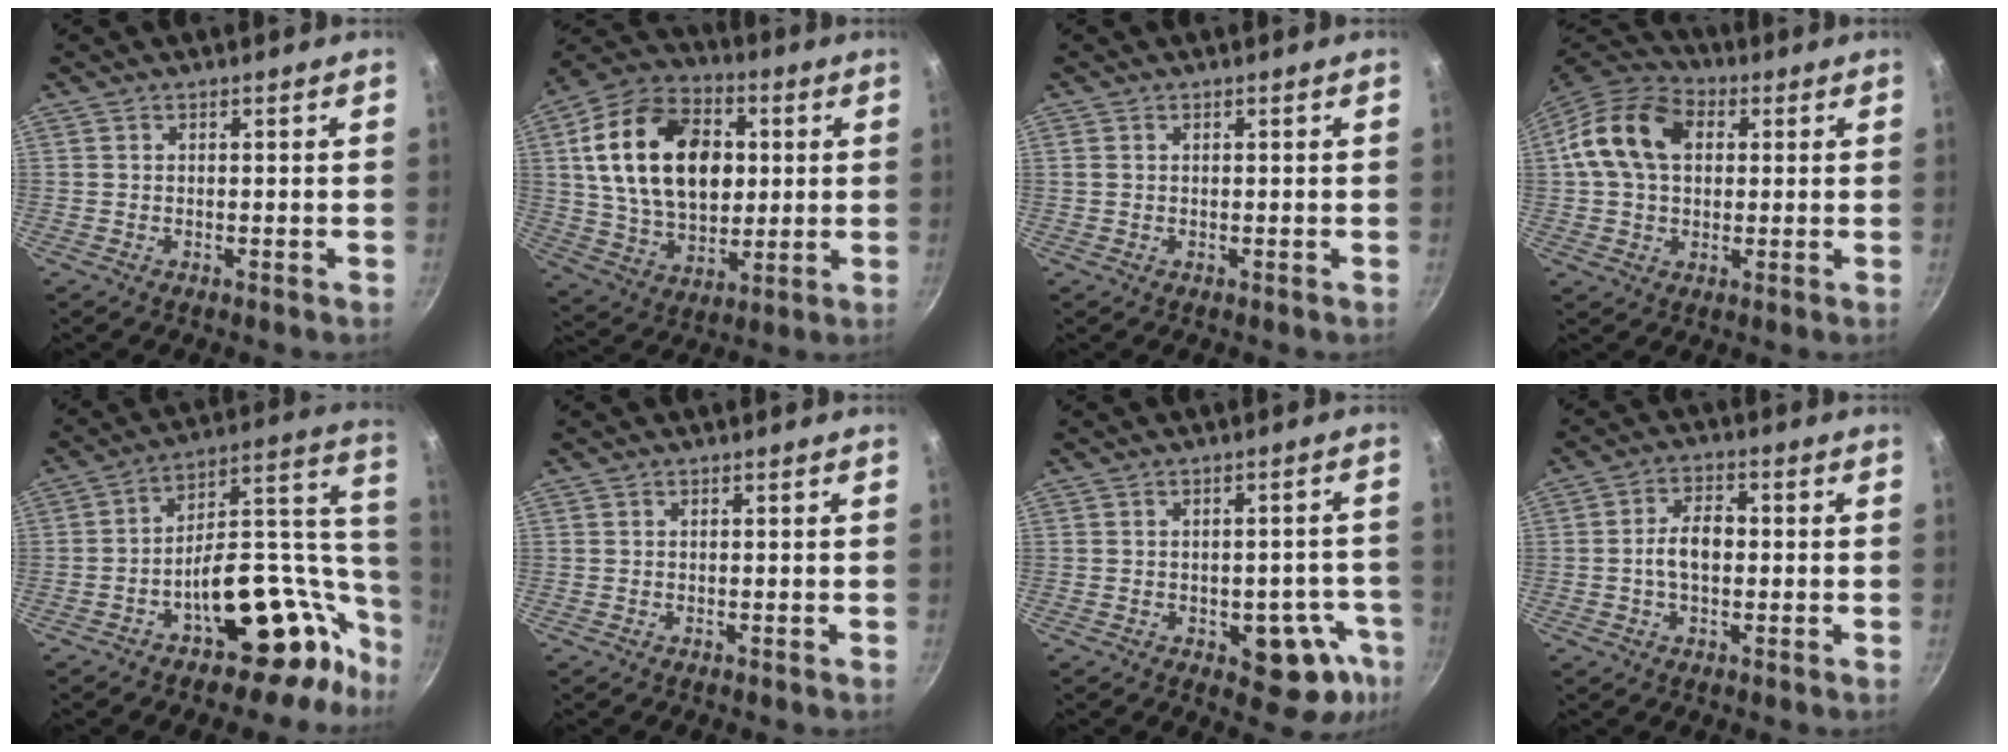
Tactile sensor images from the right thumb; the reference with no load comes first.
{"total": 23.5, "force": [4.1, 15.8, 16.9], "torque": [-0.271, 0.007, 0.068]}
{"total": 0.7, "force": [0.3, 0.5, 0.4], "torque": [-0.008, 0.002, 0.005]}
{"total": 13.9, "force": [2.8, 9.9, 9.3], "torque": [-0.147, 0.020, 0.034]}
{"total": 23.9, "force": [-10.3, 14.6, 15.9], "torque": [-0.125, 0.102, -0.149]}
{"total": 0.0}
{"total": 11.1, "force": [-4.2, 6.3, 8.1], "torque": [-0.029, 0.022, -0.050]}
{"total": 7.9, "force": [-0.4, 4.5, 6.4], "torque": [-0.101, 0.026, -0.015]}